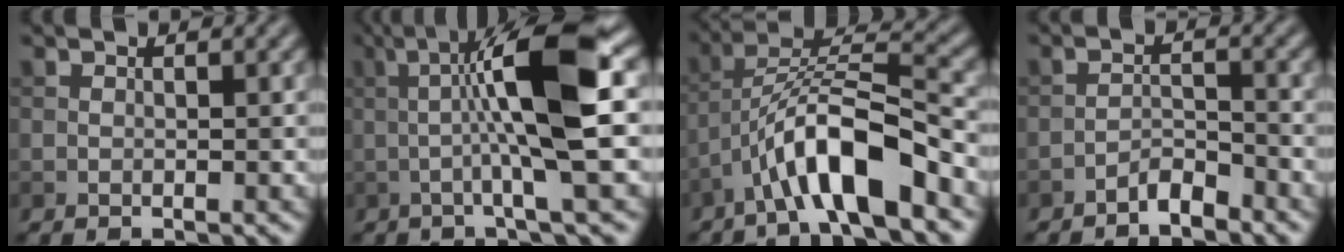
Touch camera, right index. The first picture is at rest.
{"total": 9.8, "force": [0.4, 1.2, 9.7], "torque": [-0.146, 0.016, 0.003]}
{"total": 8.5, "force": [-4.6, 2.0, 6.9], "torque": [-0.115, 0.018, -0.081]}
{"total": 2.1, "force": [-1.9, 0.4, 0.8], "torque": [-0.014, 0.009, -0.037]}